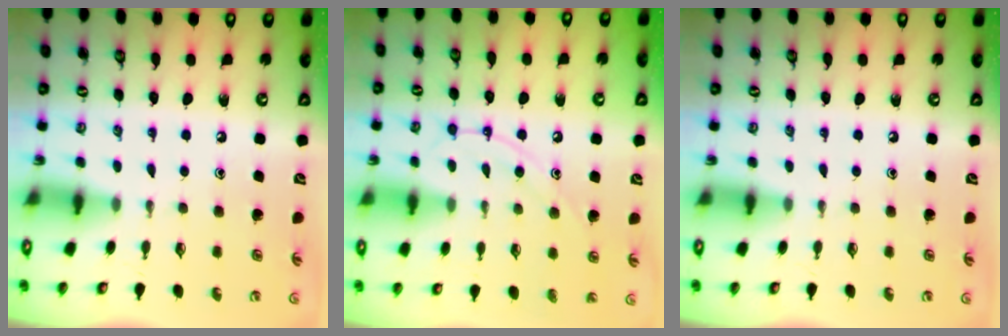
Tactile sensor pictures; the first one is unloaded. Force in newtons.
{"total": 9.3, "press": 9.3, "slide": 0.4}
{"total": 0.0}